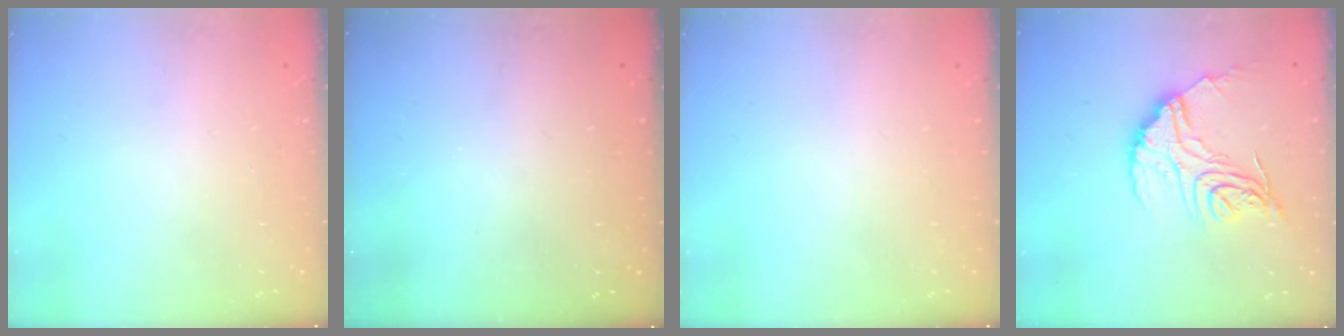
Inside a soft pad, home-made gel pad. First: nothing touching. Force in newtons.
{"total": 3.2, "press": 3.2, "slide": 0.1}
{"total": 0.0}
{"total": 16.9, "press": 16.9, "slide": 1.3}